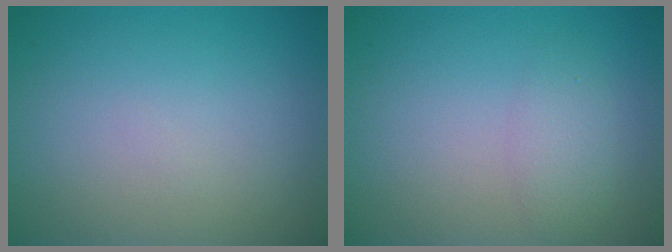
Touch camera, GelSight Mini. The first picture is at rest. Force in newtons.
{"total": 1.8, "press": 1.8, "slide": 0.1}